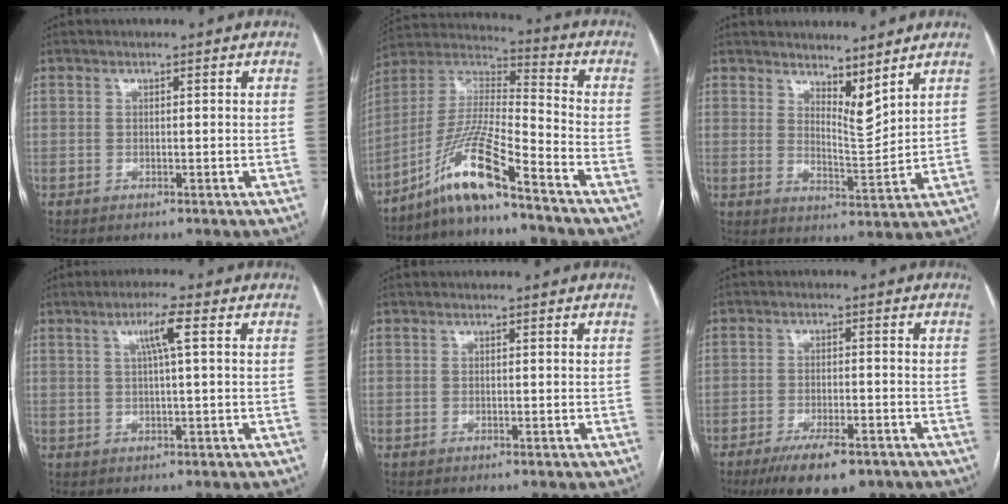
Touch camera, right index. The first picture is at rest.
{"total": 12.6, "force": [-8.8, 0.1, 8.9], "torque": [-0.189, -0.002, -0.171]}
{"total": 5.3, "force": [4.3, 1.1, 2.9], "torque": [-0.052, -0.018, 0.080]}
{"total": 4.1, "force": [1.3, -0.4, 3.9], "torque": [-0.072, 0.005, 0.024]}
{"total": 0.0}
{"total": 8.7, "force": [-6.0, 2.8, 5.7], "torque": [-0.092, -0.009, -0.094]}